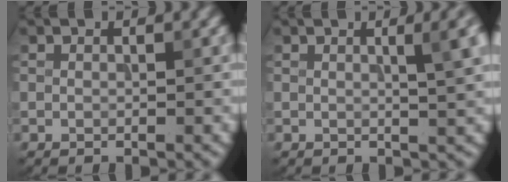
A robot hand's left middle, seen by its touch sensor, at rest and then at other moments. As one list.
[{"total": 4.5, "force": [1.3, 1.4, 4.0], "torque": [-0.036, 0.012, 0.015]}]